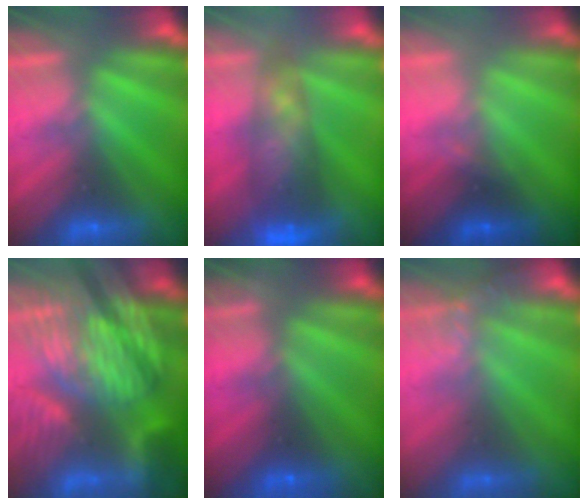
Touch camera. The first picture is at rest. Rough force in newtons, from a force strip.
{"total": 7.6}
{"total": 1.6}
{"total": 8.1}
{"total": 8.2}
{"total": 1.4}